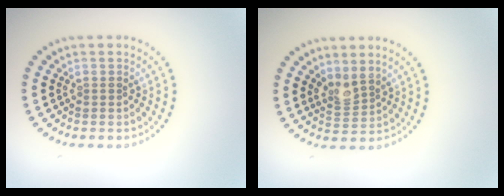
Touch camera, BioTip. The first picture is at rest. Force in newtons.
{"total": 2.0, "press": 1.6, "slide": 1.3}